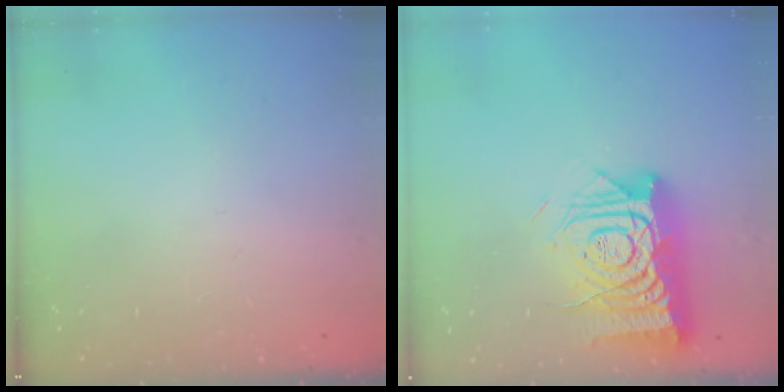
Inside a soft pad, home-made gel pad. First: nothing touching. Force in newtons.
{"total": 14.1, "press": 14.0, "slide": 2.0}